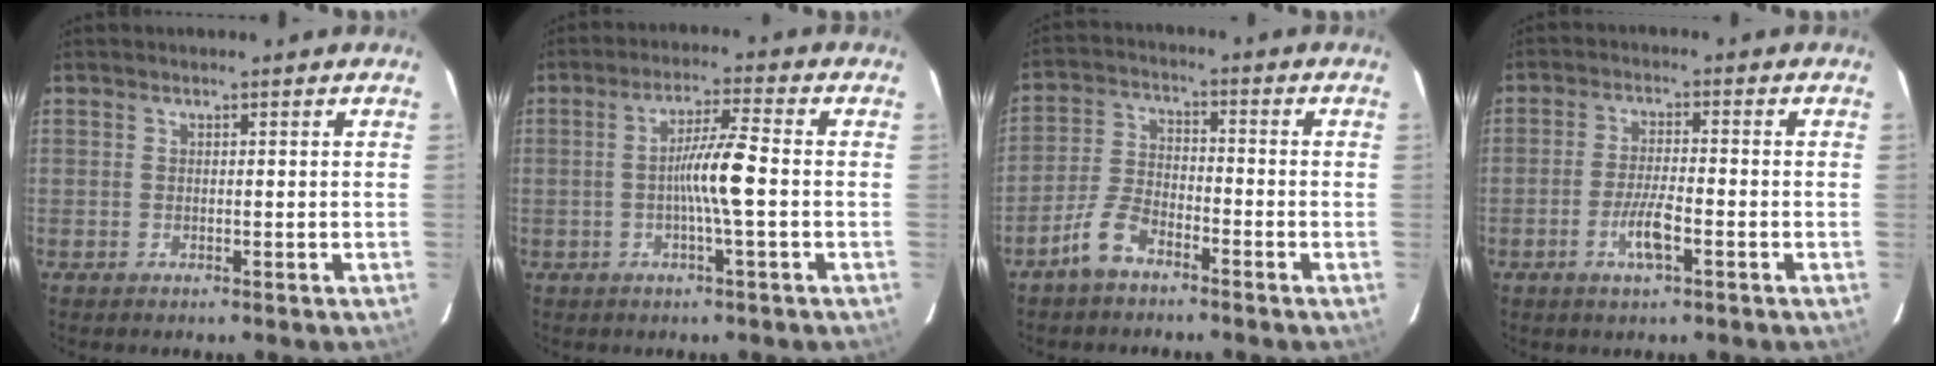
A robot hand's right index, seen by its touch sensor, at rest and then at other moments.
{"total": 6.6, "force": [-0.9, -0.4, 6.6], "torque": [-0.121, 0.006, -0.017]}
{"total": 6.2, "force": [-4.4, 2.6, 3.5], "torque": [-0.088, 0.003, -0.089]}
{"total": 5.1, "force": [-2.2, 0.8, 4.6], "torque": [-0.089, -0.003, -0.040]}